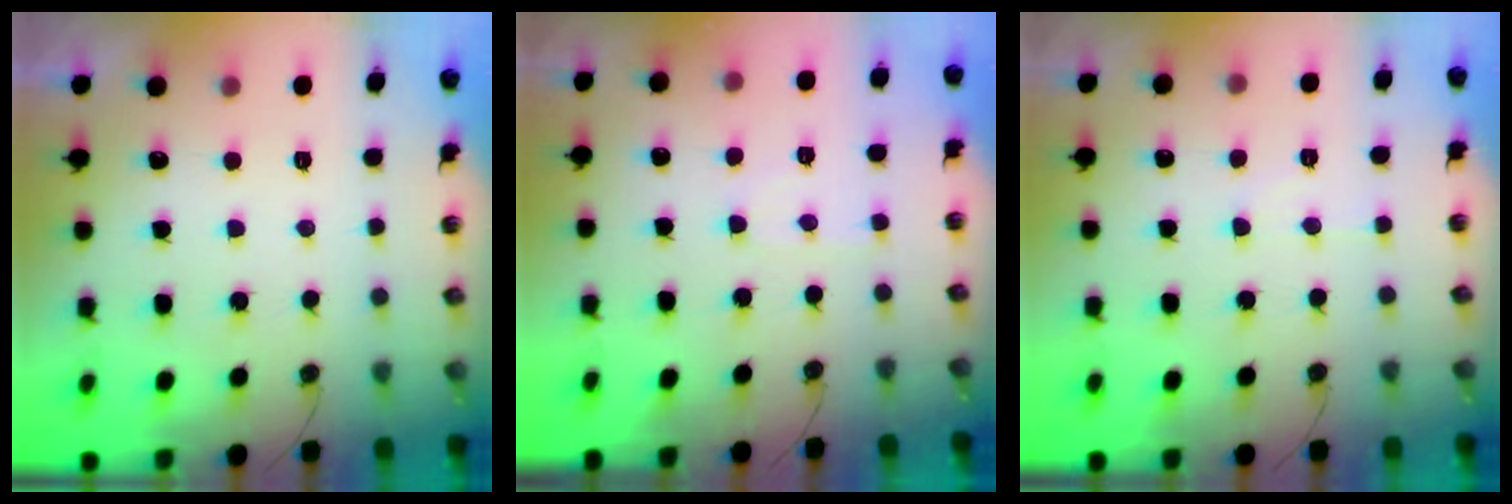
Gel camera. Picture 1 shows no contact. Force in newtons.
{"total": 2.5, "press": 2.5, "slide": 0.4}
{"total": 4.4, "press": 4.4, "slide": 0.7}